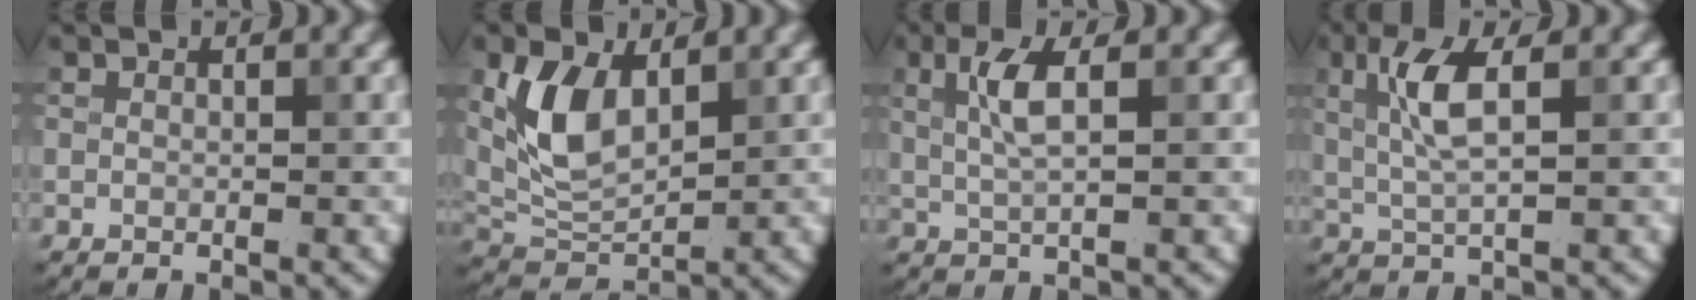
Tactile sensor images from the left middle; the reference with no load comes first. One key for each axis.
{"total": 6.0, "fx": 1.9, "fy": 3.5, "fz": 4.5, "tx": -0.100, "ty": 0.000, "tz": 0.040}
{"total": 3.1, "fx": 0.9, "fy": 0.8, "fz": 2.9, "tx": -0.061, "ty": 0.004, "tz": 0.017}
{"total": 4.1, "fx": 1.0, "fy": 1.0, "fz": 3.8, "tx": -0.086, "ty": 0.003, "tz": 0.021}